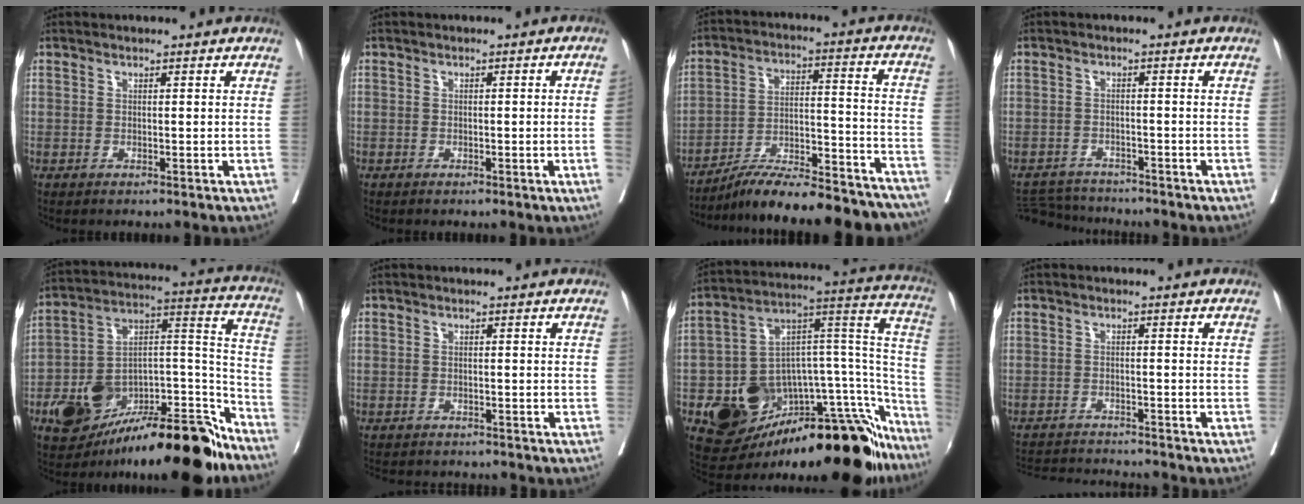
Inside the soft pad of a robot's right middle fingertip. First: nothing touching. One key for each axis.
{"total": 1.8, "fx": -0.4, "fy": -0.2, "fz": 1.8, "tx": -0.024, "ty": 0.007, "tz": -0.003}
{"total": 23.0, "fx": -20.8, "fy": 3.5, "fz": 9.2, "tx": -0.107, "ty": 0.016, "tz": -0.306}
{"total": 5.6, "fx": -5.6, "fy": 0.5, "fz": -0.1, "tx": 0.002, "ty": -0.003, "tz": -0.096}
{"total": 25.3, "fx": -17.5, "fy": 8.0, "fz": 16.4, "tx": -0.196, "ty": 0.038, "tz": -0.276}
{"total": 6.0, "fx": -5.6, "fy": 1.5, "fz": 1.5, "tx": -0.015, "ty": -0.003, "tz": -0.076}
{"total": 32.2, "fx": -20.8, "fy": 10.5, "fz": 22.2, "tx": -0.218, "ty": 0.027, "tz": -0.291}
{"total": 8.5, "fx": -8.4, "fy": 0.1, "fz": 1.6, "tx": -0.024, "ty": -0.001, "tz": -0.131}